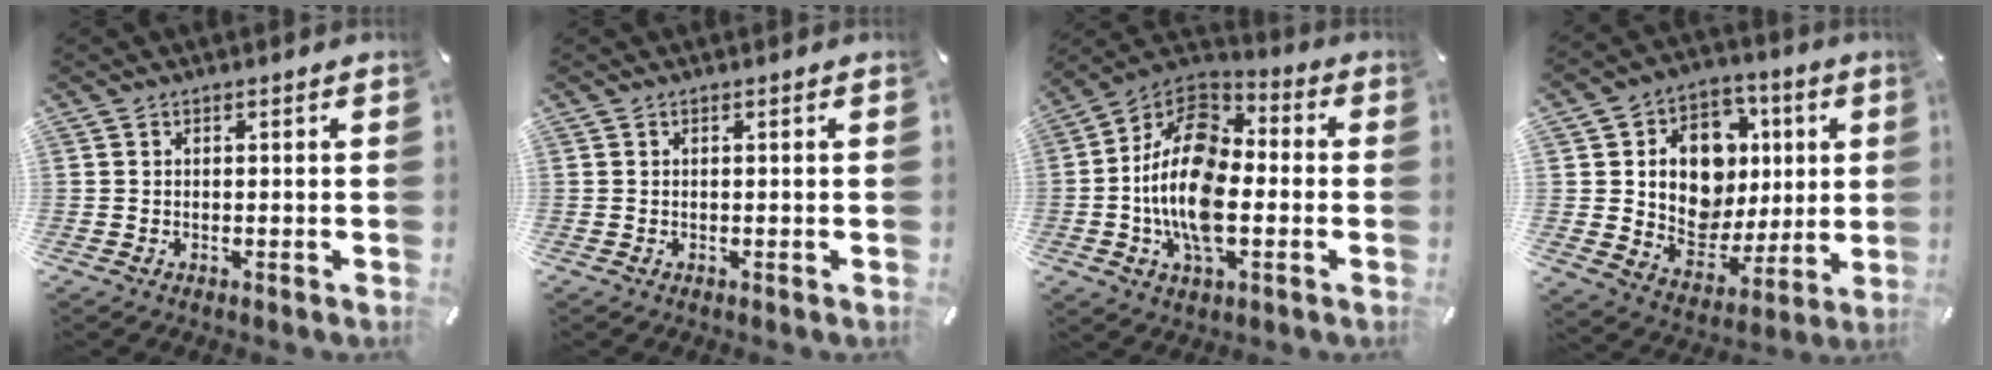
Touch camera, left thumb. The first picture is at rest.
{"total": 0.0}
{"total": 18.6, "force": [-3.7, 11.1, 14.5], "torque": [-0.298, 0.011, -0.069]}
{"total": 14.3, "force": [2.8, 12.2, 7.1], "torque": [-0.108, -0.019, 0.068]}